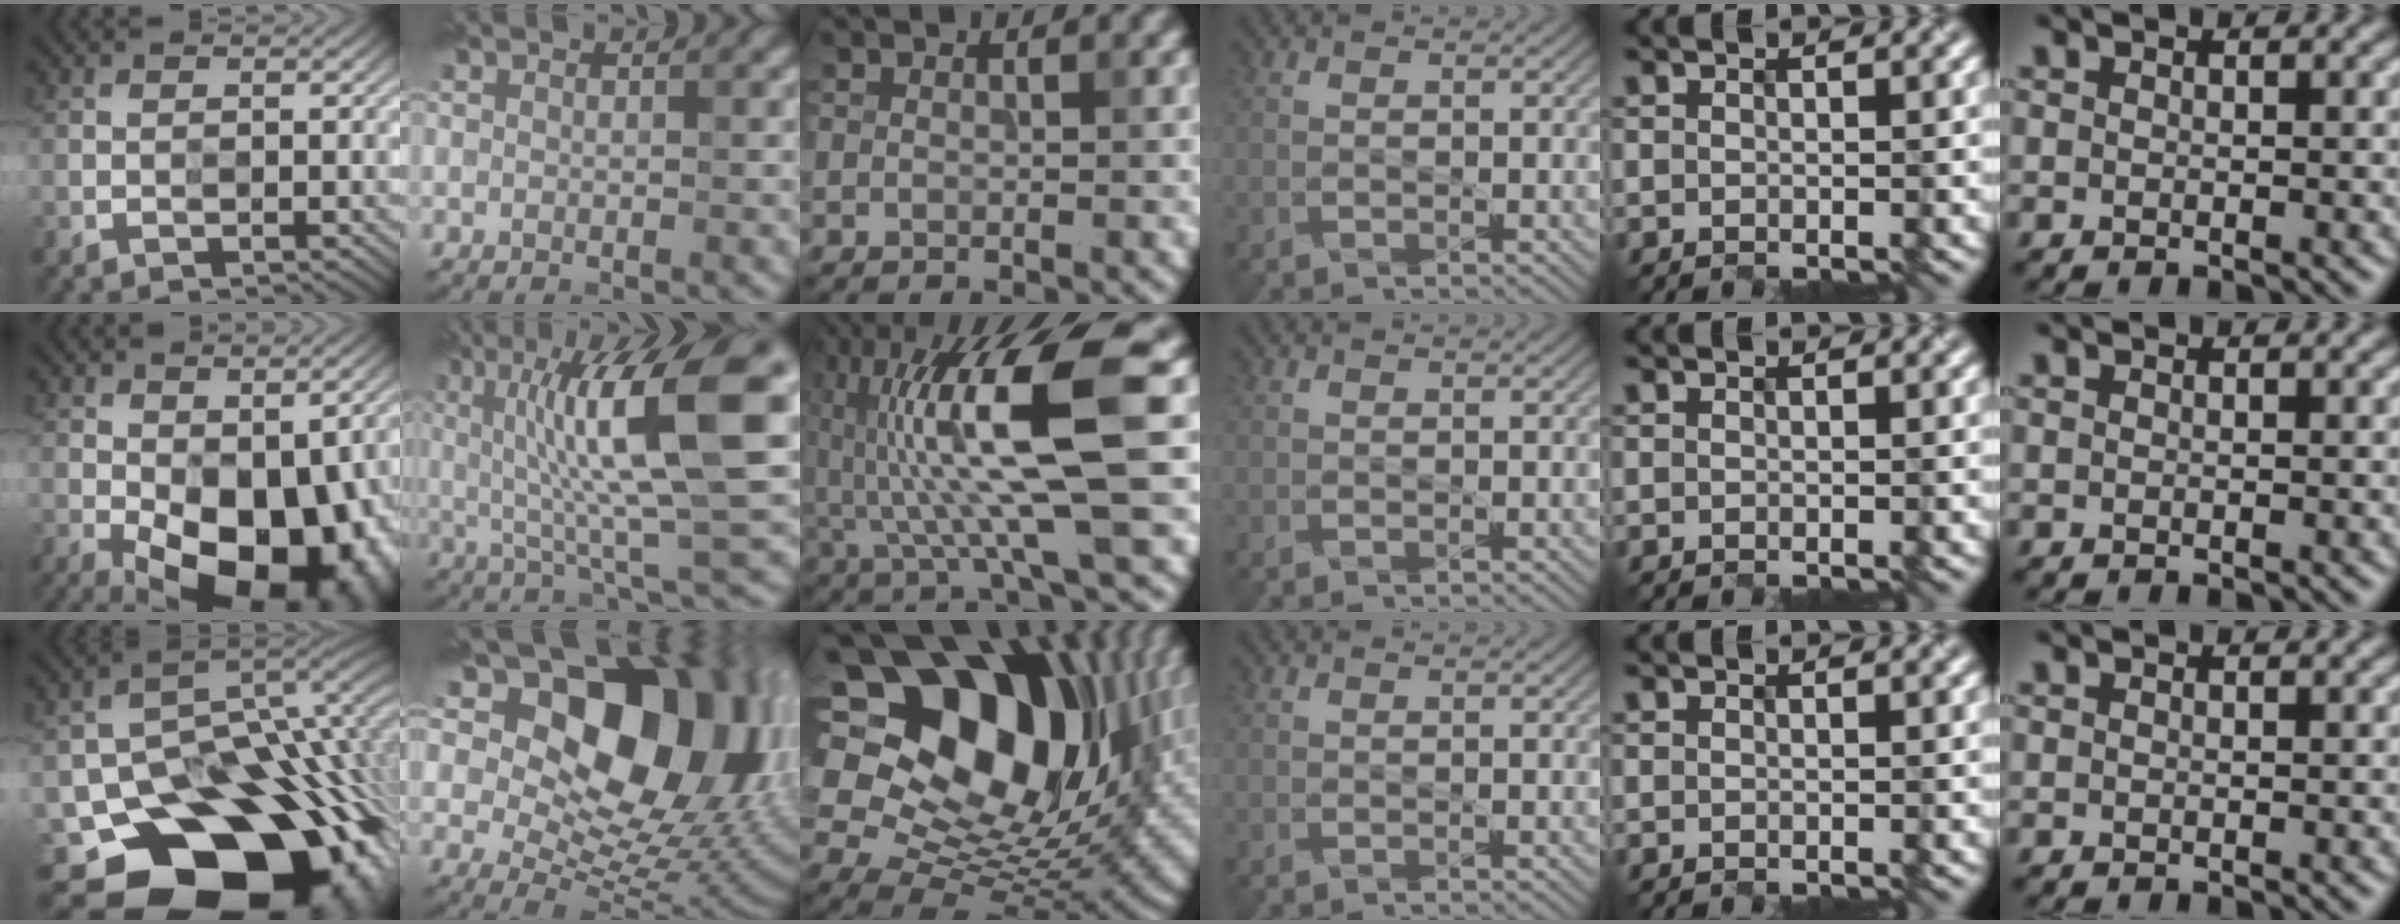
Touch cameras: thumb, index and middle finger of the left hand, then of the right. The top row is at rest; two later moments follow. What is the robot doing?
{"motion": "insert", "object": "power strip"}